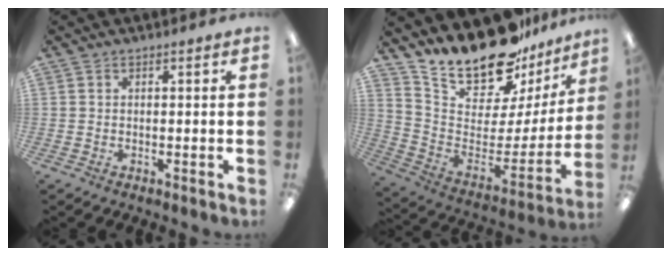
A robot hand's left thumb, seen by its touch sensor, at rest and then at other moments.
{"total": 20.8, "force": [18.5, 6.8, 6.6], "torque": [-0.124, -0.148, 0.332]}